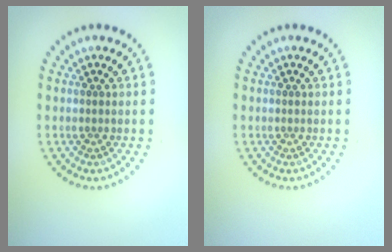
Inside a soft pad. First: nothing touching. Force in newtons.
{"total": 0.0}